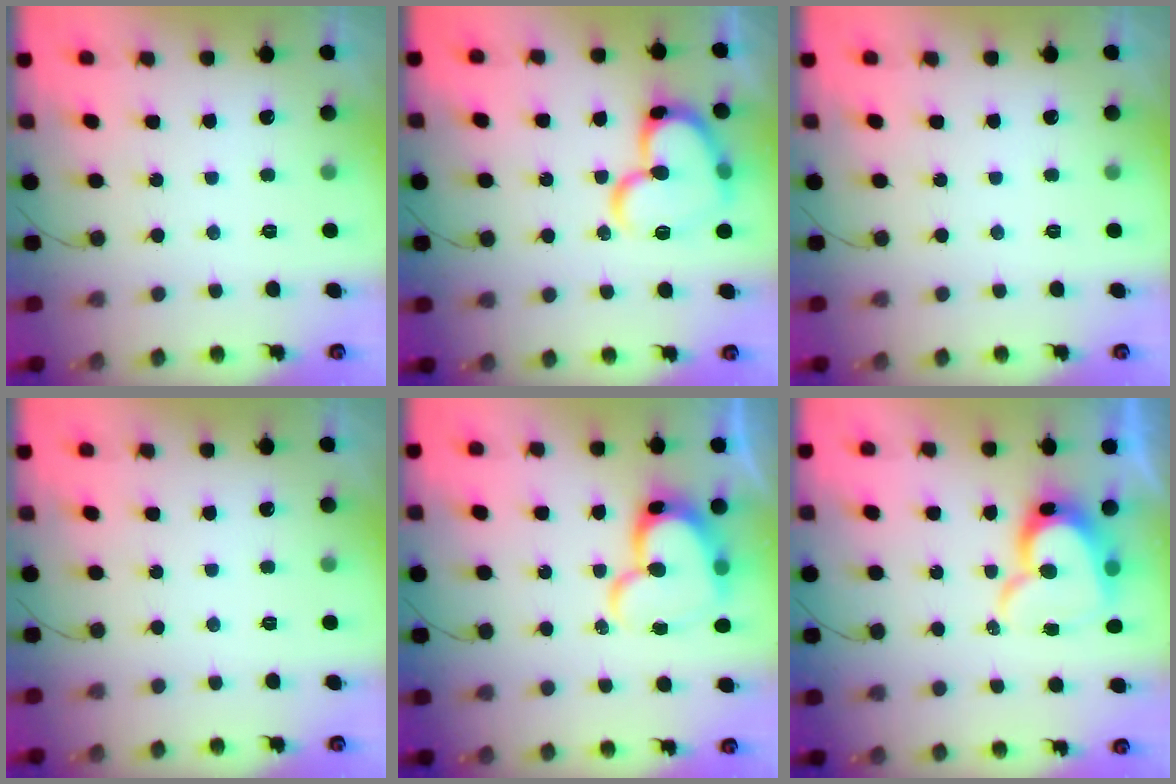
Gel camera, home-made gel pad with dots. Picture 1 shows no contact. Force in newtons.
{"total": 18.5, "press": 18.4, "slide": 1.9}
{"total": 0.0}
{"total": 0.0}
{"total": 16.5, "press": 16.5, "slide": 1.1}
{"total": 13.7, "press": 13.6, "slide": 1.3}